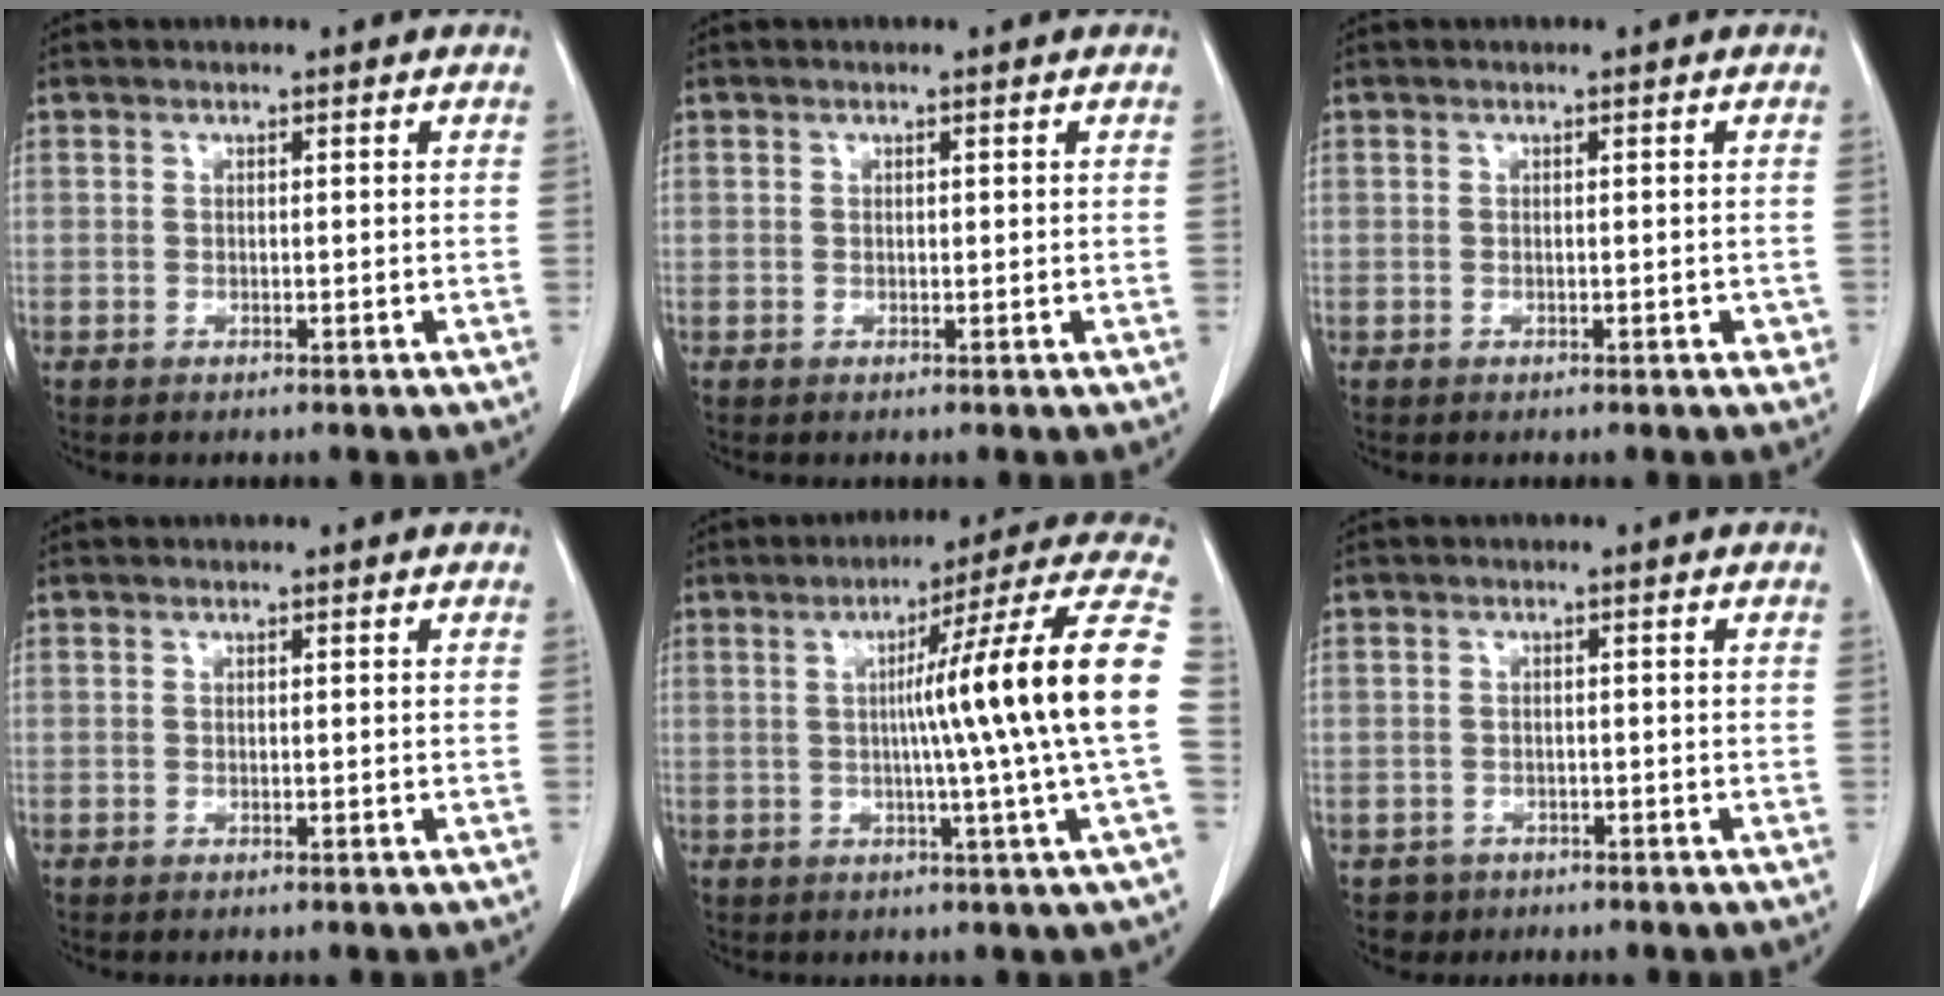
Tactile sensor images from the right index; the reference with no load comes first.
{"total": 0.0}
{"total": 1.0, "force": [-0.2, 0.5, 0.9], "torque": [-0.007, 0.001, -0.002]}
{"total": 0.0}
{"total": 18.3, "force": [0.1, -2.9, 18.0], "torque": [-0.230, 0.007, -0.014]}
{"total": 2.6, "force": [-1.4, 2.2, -0.4], "torque": [0.004, 0.010, -0.025]}